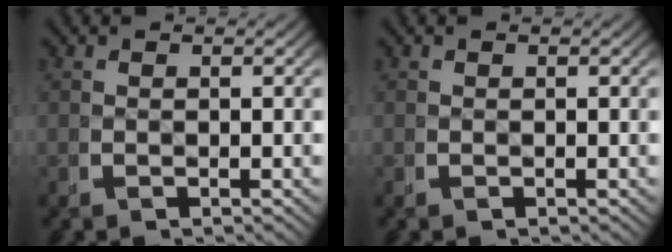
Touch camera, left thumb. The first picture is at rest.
{"total": 0.0}